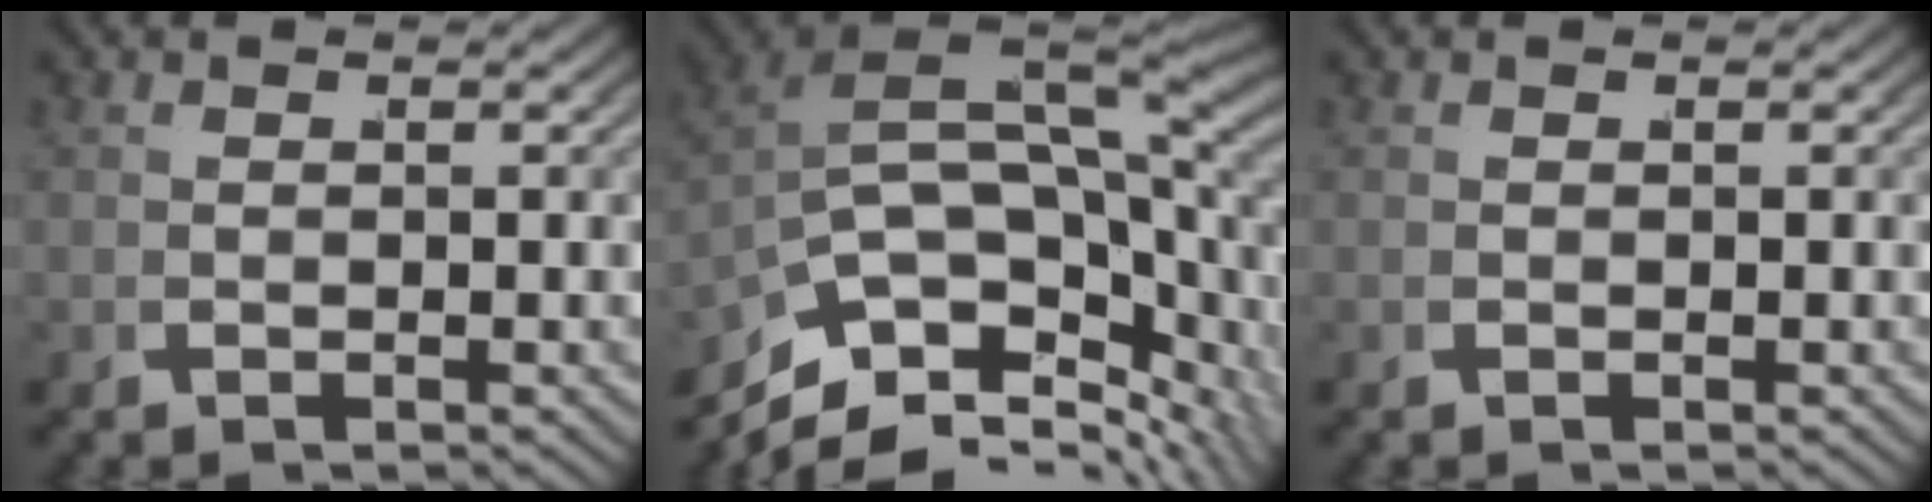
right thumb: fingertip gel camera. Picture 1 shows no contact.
{"total": 17.1, "force": [-2.1, 11.1, 12.8], "torque": [-0.237, -0.039, -0.014]}
{"total": 0.0}